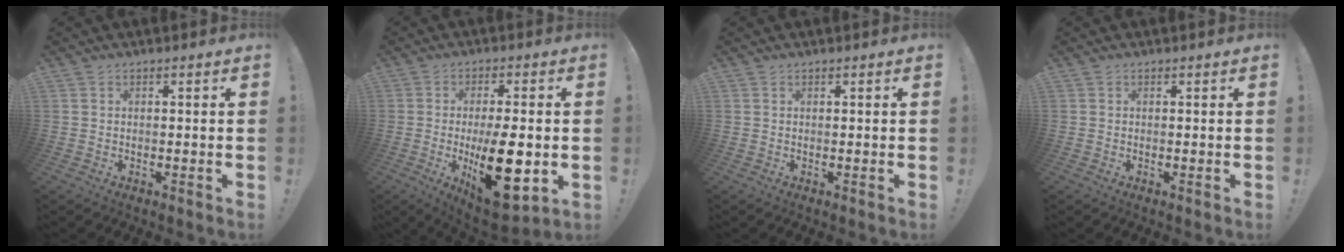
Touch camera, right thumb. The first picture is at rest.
{"total": 18.7, "force": [-3.3, 7.4, 16.8], "torque": [-0.271, -0.010, -0.043]}
{"total": 0.0}
{"total": 0.0}